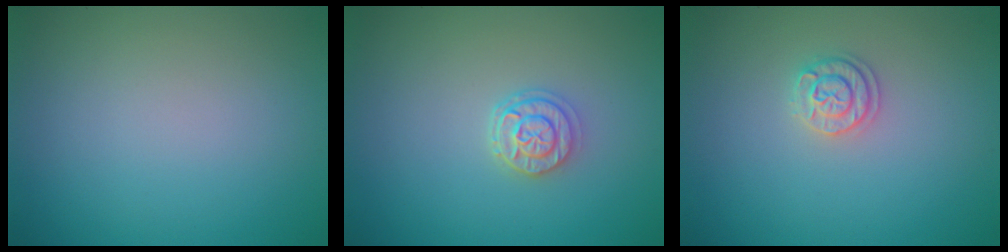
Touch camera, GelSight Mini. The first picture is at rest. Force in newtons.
{"total": 2.3, "press": 2.0, "slide": 1.1}
{"total": 1.7, "press": 1.7, "slide": 0.3}